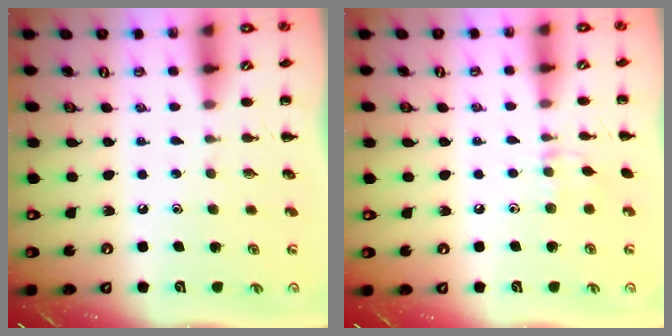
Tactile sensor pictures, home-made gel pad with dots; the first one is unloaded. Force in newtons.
{"total": 5.7, "press": 5.2, "slide": 2.1}